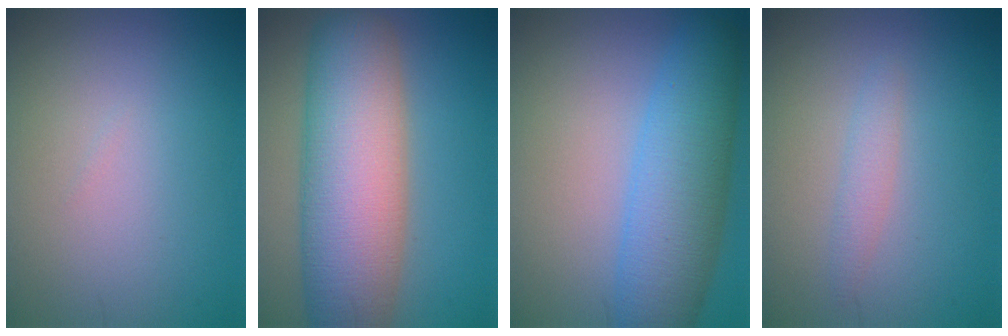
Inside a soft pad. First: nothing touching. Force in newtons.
{"total": 11.7, "press": 11.7, "slide": 0.5}
{"total": 7.4, "press": 7.4, "slide": 0.2}
{"total": 1.4, "press": 1.4, "slide": 0.1}